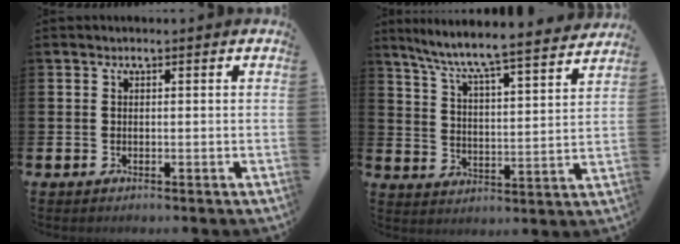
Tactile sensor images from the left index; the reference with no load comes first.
{"total": 7.6, "force": [7.1, 0.1, 2.6], "torque": [-0.076, -0.063, 0.117]}